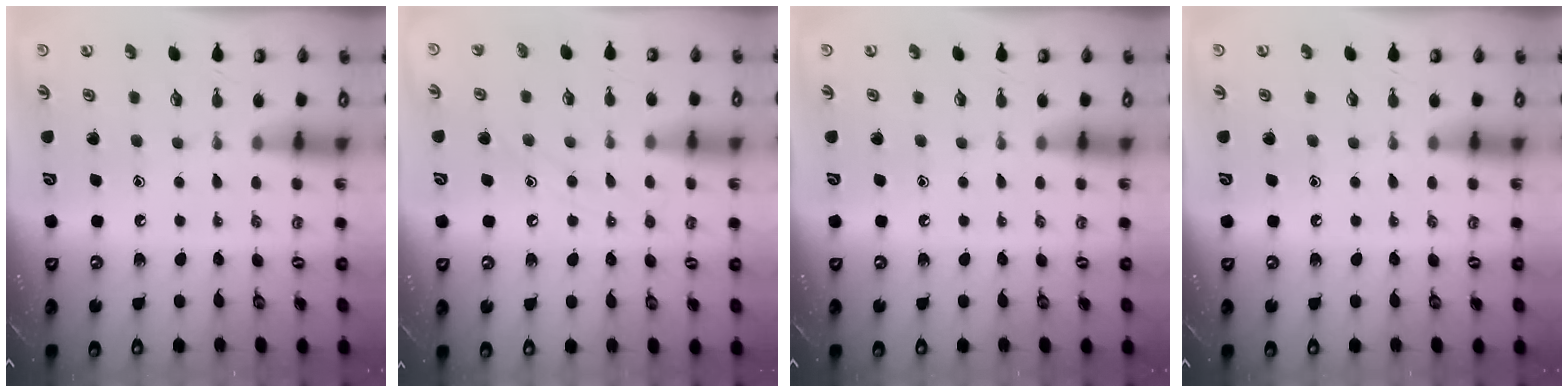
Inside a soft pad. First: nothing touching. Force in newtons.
{"total": 7.9, "press": 7.9, "slide": 0.7}
{"total": 0.0}
{"total": 0.0}